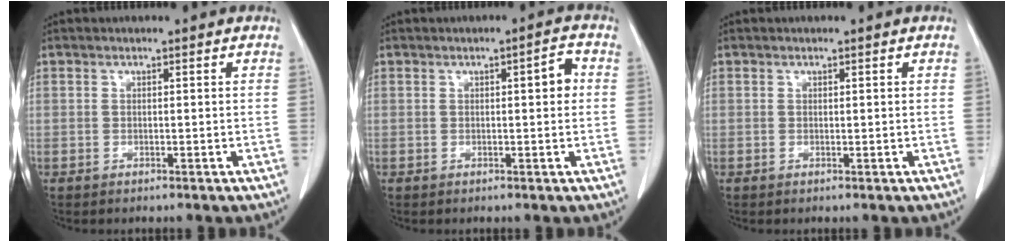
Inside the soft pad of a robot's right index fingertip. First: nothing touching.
{"total": 2.9, "force": [0.4, 0.7, 2.7], "torque": [-0.039, 0.005, 0.002]}
{"total": 0.0}